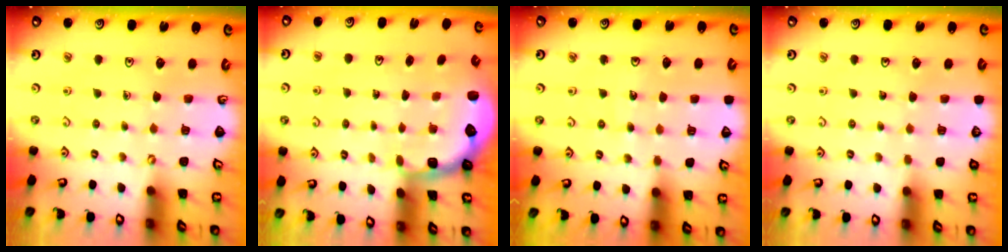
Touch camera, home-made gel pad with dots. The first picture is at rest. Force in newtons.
{"total": 2.3, "press": 1.7, "slide": 1.5}
{"total": 4.3, "press": 4.3, "slide": 0.5}
{"total": 0.0}